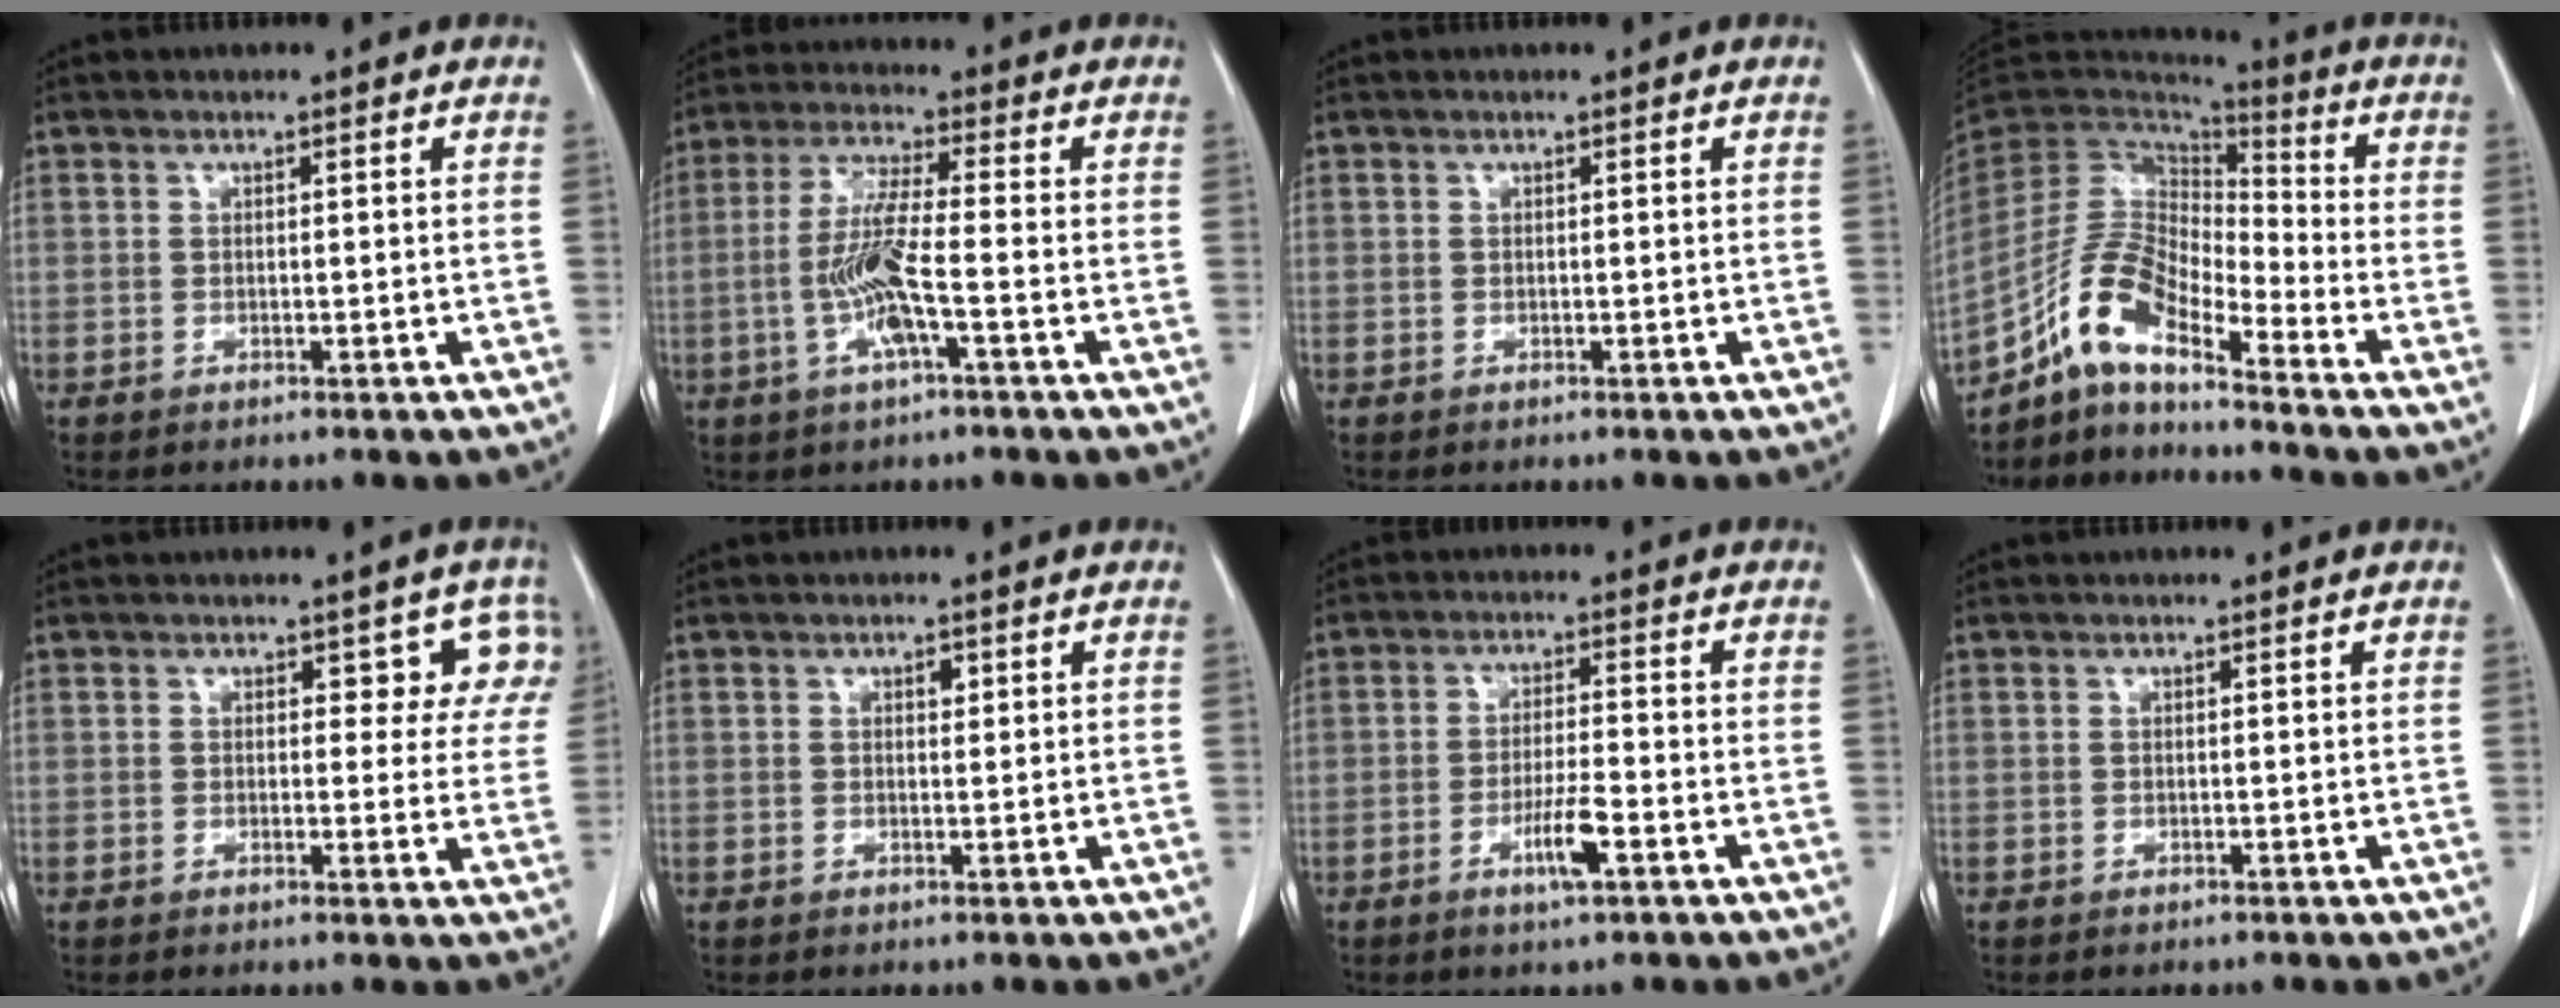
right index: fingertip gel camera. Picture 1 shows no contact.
{"total": 8.6, "force": [-2.2, 0.4, 8.3], "torque": [-0.174, -0.001, -0.049]}
{"total": 0.0}
{"total": 10.9, "force": [-7.6, 2.8, 7.3], "torque": [-0.159, 0.021, -0.146]}
{"total": 4.9, "force": [2.7, 3.3, 2.4], "torque": [0.002, 0.000, 0.012]}
{"total": 1.1, "force": [0.5, 0.6, 0.8], "torque": [-0.010, 0.000, 0.006]}
{"total": 5.1, "force": [-2.5, 0.5, 4.5], "torque": [-0.086, -0.005, -0.046]}
{"total": 0.0}